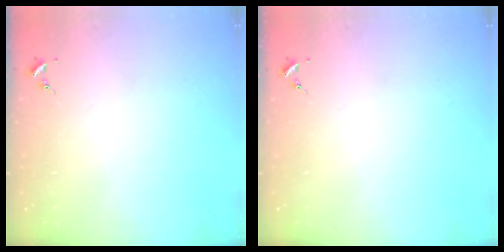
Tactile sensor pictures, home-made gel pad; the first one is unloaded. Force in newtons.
{"total": 0.0}